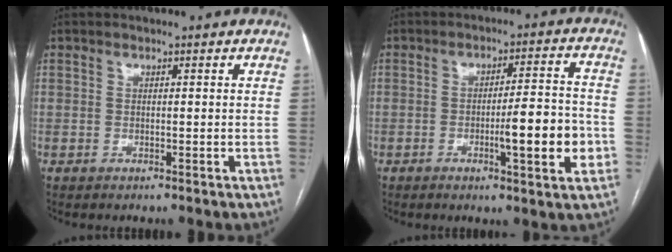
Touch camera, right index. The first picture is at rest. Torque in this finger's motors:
{"motor_torque": [1.30, -0.28, 0.60, 0.11]}